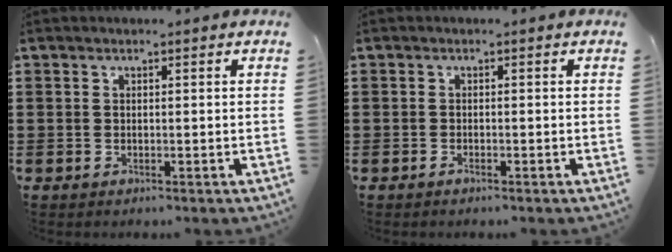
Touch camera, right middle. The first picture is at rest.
{"total": 0.6, "force": [-0.5, 0.1, 0.2], "torque": [-0.007, -0.003, -0.009]}